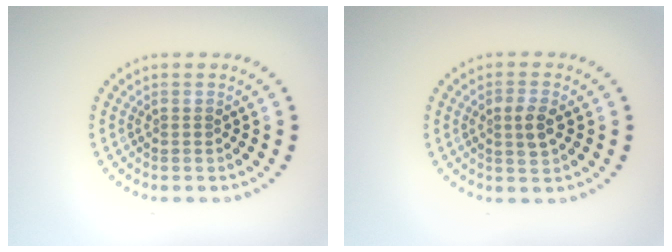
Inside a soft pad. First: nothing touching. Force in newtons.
{"total": 2.2, "press": 2.1, "slide": 0.3}